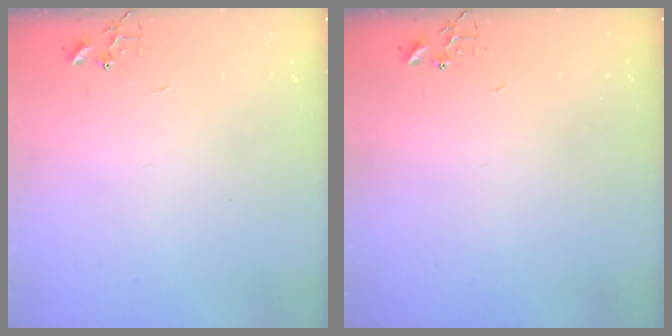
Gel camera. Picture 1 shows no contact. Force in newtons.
{"total": 0.0}